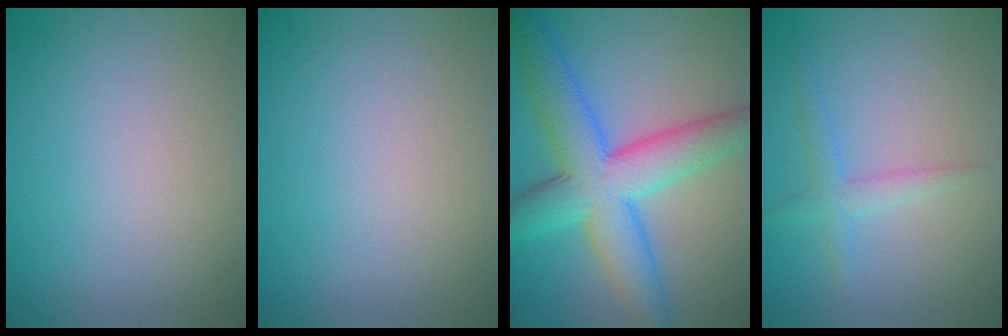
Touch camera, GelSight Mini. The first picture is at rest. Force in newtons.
{"total": 0.0}
{"total": 8.6, "press": 8.6, "slide": 0.1}
{"total": 1.7, "press": 1.7, "slide": 0.1}